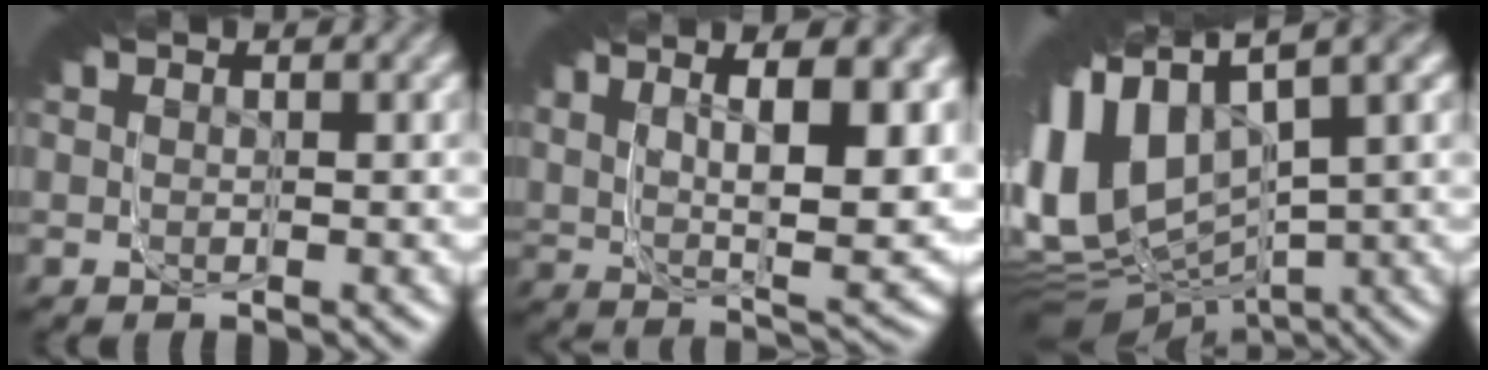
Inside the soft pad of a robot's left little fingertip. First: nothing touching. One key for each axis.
{"total": 12.8, "fx": 3.3, "fy": 6.8, "fz": 10.4, "tx": -0.191, "ty": 0.027, "tz": 0.035}
{"total": 17.4, "fx": -1.5, "fy": 11.3, "fz": 13.2, "tx": -0.226, "ty": -0.003, "tz": -0.033}